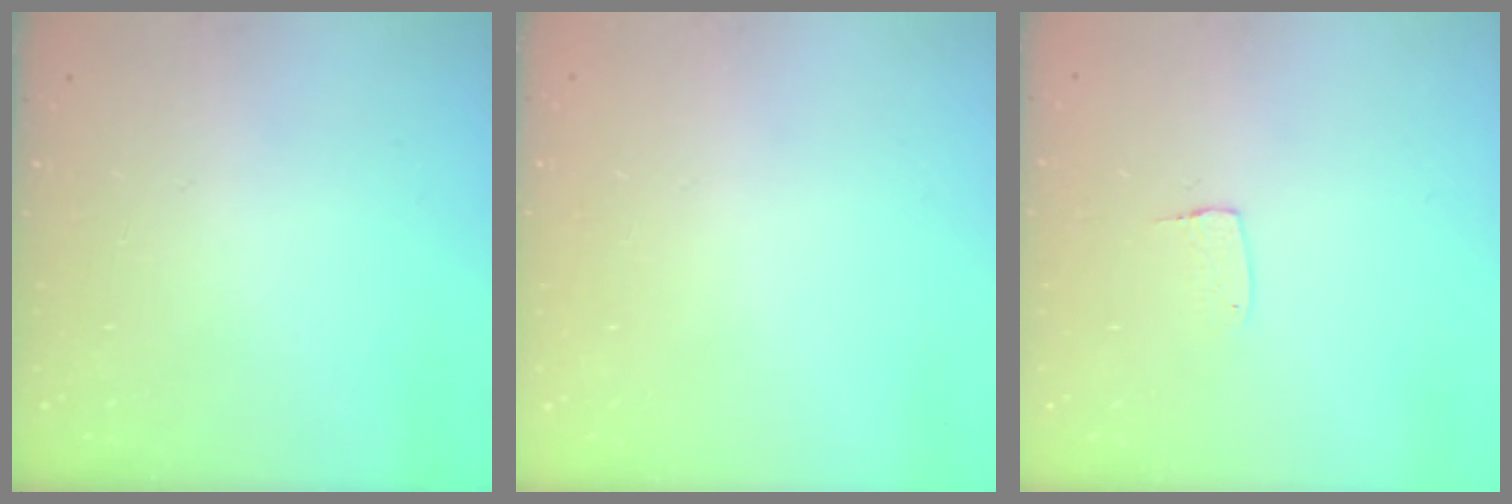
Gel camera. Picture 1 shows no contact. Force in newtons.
{"total": 0.0}
{"total": 4.3, "press": 4.3, "slide": 0.4}